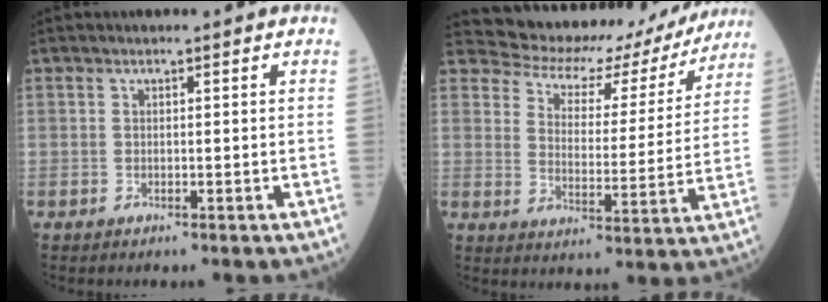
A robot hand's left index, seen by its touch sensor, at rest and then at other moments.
{"total": 15.9, "force": [14.3, 6.4, 2.7], "torque": [-0.028, -0.002, 0.167]}